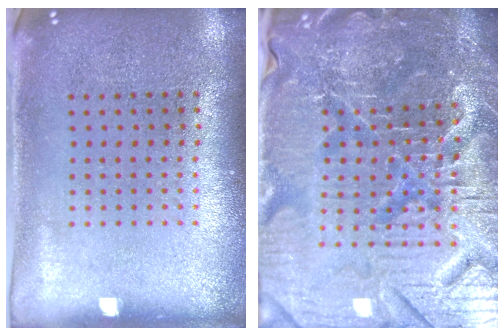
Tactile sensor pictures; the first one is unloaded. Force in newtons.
{"total": 5.9, "press": 5.5, "slide": 2.2}